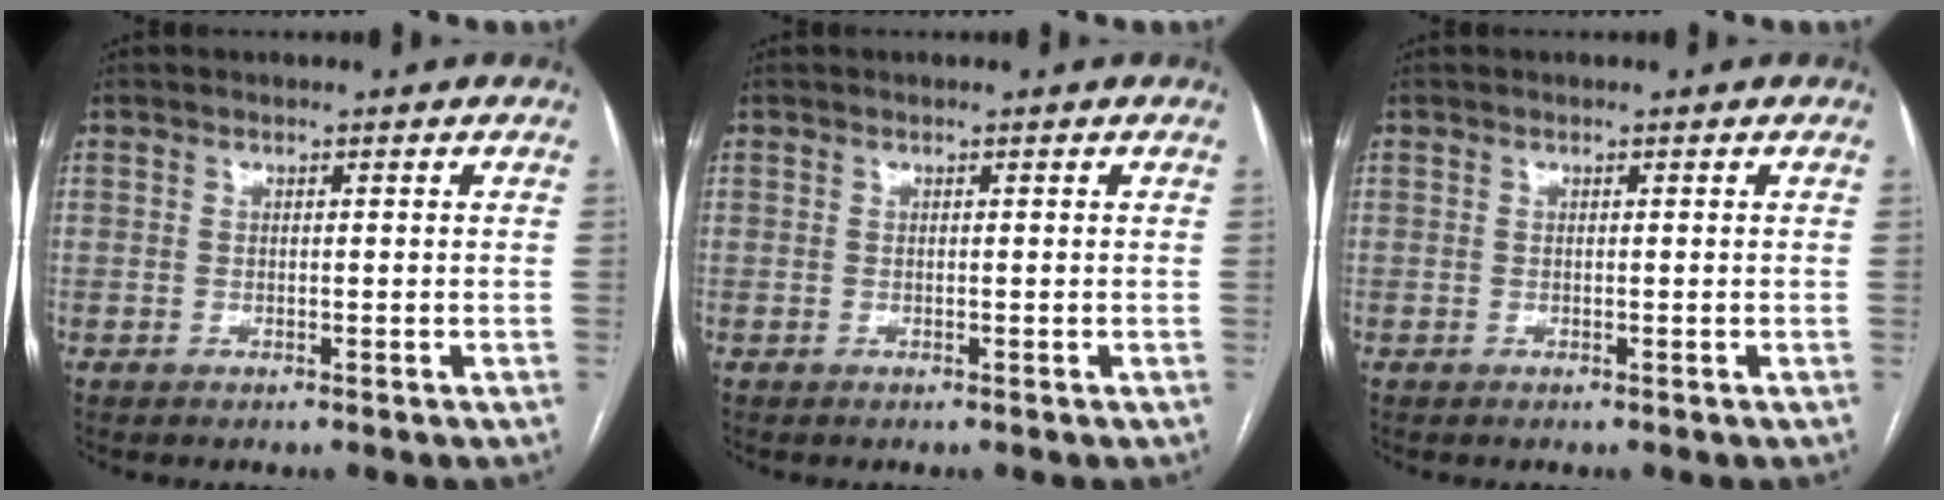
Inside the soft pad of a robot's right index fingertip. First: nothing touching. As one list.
[{"total": 0.0}, {"total": 0.0}]